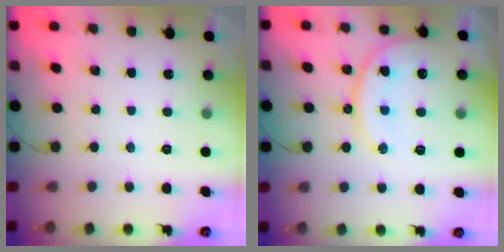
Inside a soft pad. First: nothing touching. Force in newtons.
{"total": 15.0, "press": 14.9, "slide": 1.3}